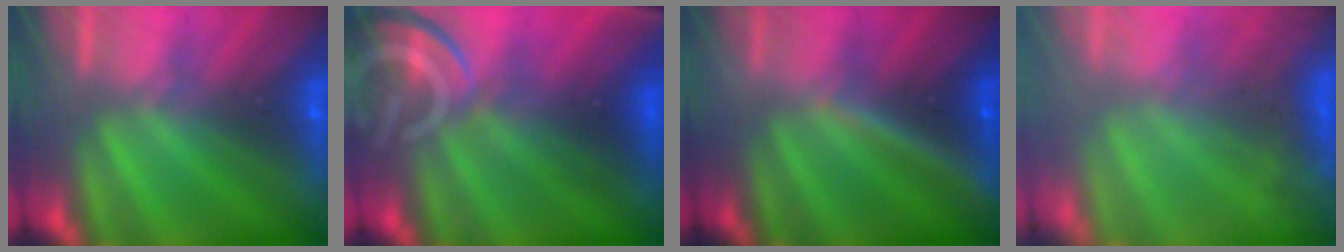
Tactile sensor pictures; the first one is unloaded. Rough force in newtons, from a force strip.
{"total": 9.3}
{"total": 3.2}
{"total": 8.2}